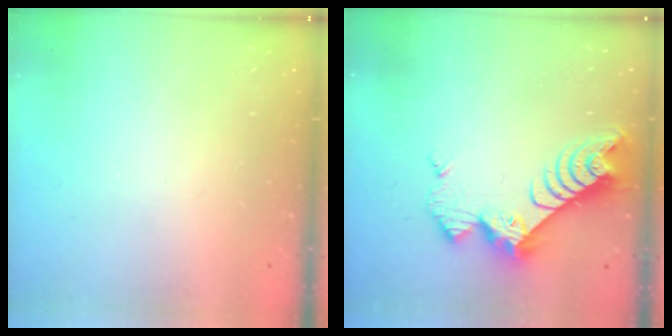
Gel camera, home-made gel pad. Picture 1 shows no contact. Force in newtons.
{"total": 9.7, "press": 9.7, "slide": 0.8}